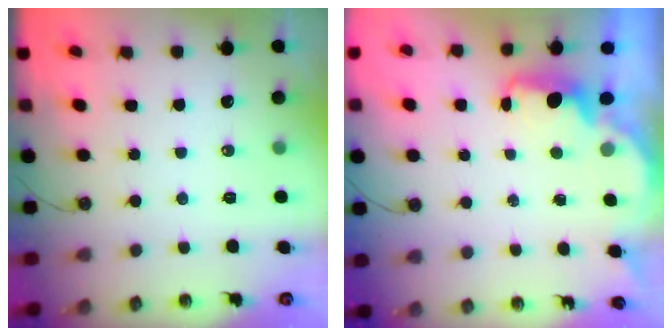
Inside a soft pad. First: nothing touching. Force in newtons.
{"total": 1.8, "press": 1.7, "slide": 0.7}